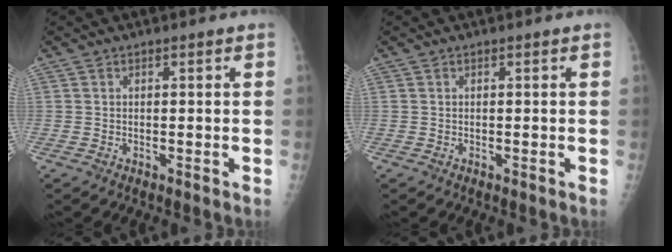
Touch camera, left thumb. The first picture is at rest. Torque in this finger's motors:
{"motor_torque": [0.00, 0.00, 0.00, 0.00, 0.00]}